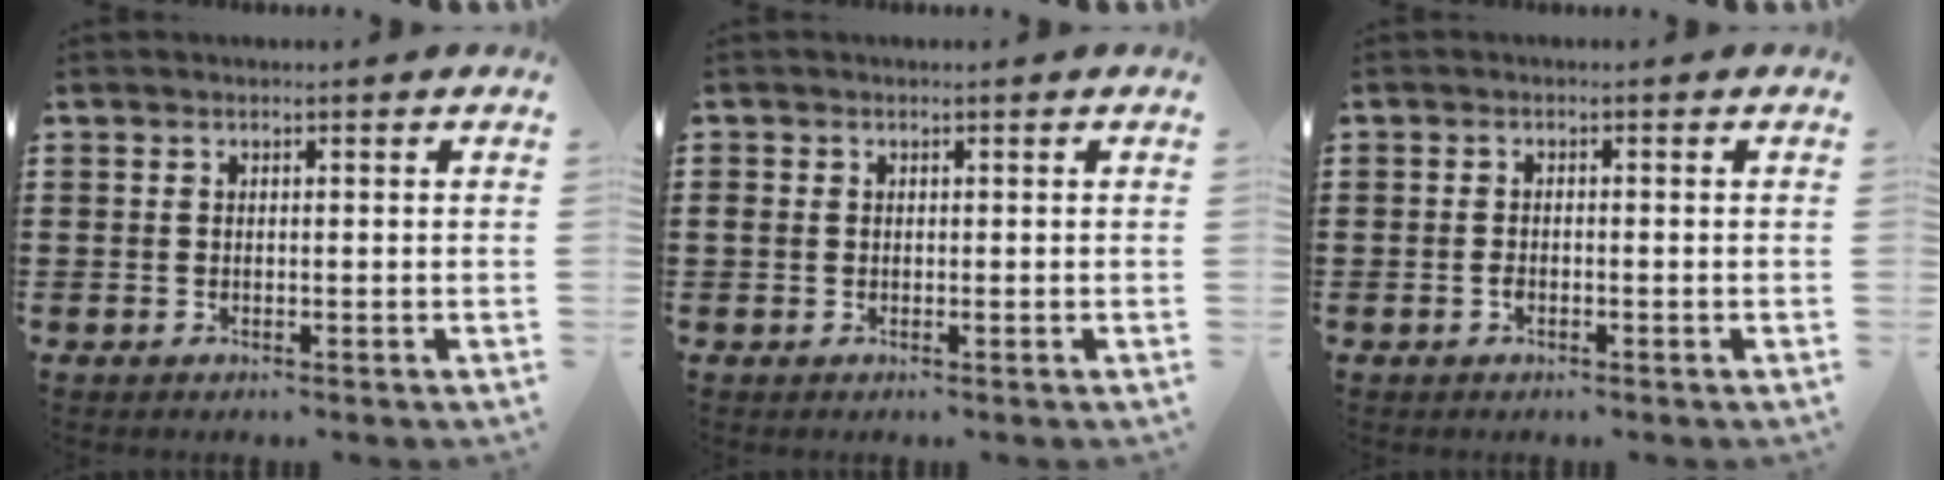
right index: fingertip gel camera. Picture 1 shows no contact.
{"total": 0.9, "force": [-0.1, 0.7, 0.5], "torque": [-0.012, 0.002, -0.002]}
{"total": 1.2, "force": [-0.6, 0.4, 0.9], "torque": [-0.020, -0.004, -0.010]}